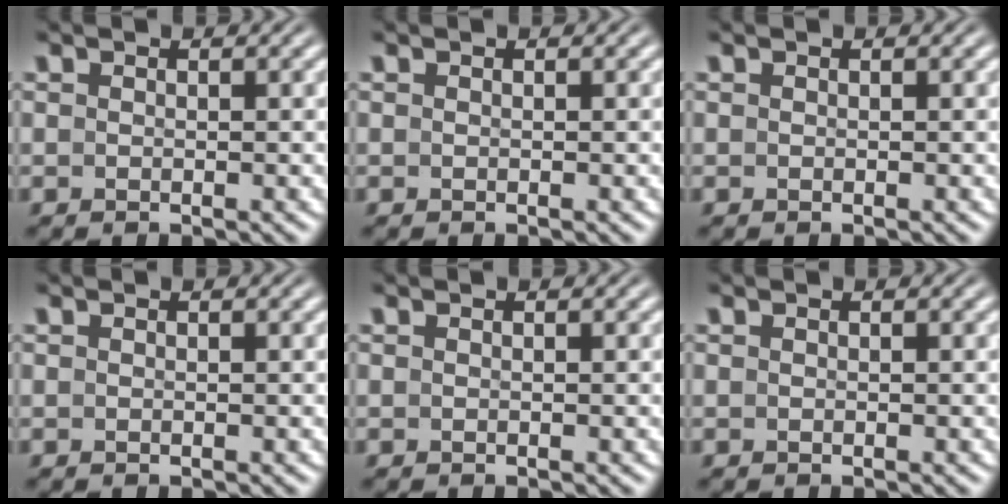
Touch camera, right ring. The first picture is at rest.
{"total": 0.0}
{"total": 0.0}
{"total": 1.1, "force": [-0.3, -1.0, -0.4], "torque": [0.013, -0.010, 0.006]}
{"total": 0.0}
{"total": 0.0}